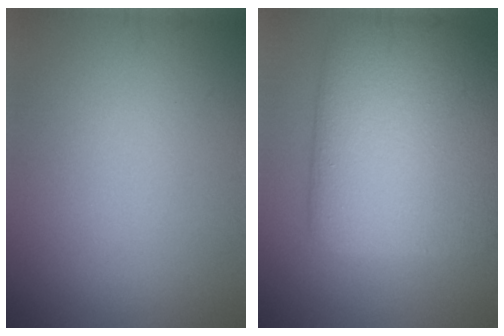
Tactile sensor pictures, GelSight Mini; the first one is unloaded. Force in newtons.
{"total": 11.0, "press": 10.9, "slide": 0.9}